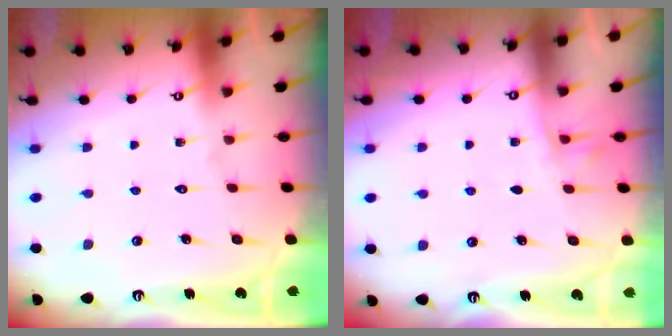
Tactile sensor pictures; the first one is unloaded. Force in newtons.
{"total": 2.9, "press": 2.9, "slide": 0.4}